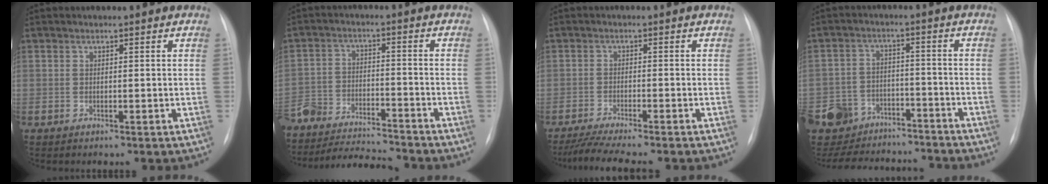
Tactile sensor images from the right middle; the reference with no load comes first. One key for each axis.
{"total": 18.6, "fx": -17.4, "fy": 2.3, "fz": 6.1, "tx": -0.143, "ty": -0.017, "tz": -0.277}
{"total": 8.4, "fx": -7.2, "fy": 0.1, "fz": 4.2, "tx": -0.065, "ty": -0.017, "tz": -0.115}
{"total": 18.8, "fx": -15.3, "fy": 9.9, "fz": 4.7, "tx": -0.137, "ty": 0.025, "tz": -0.212}